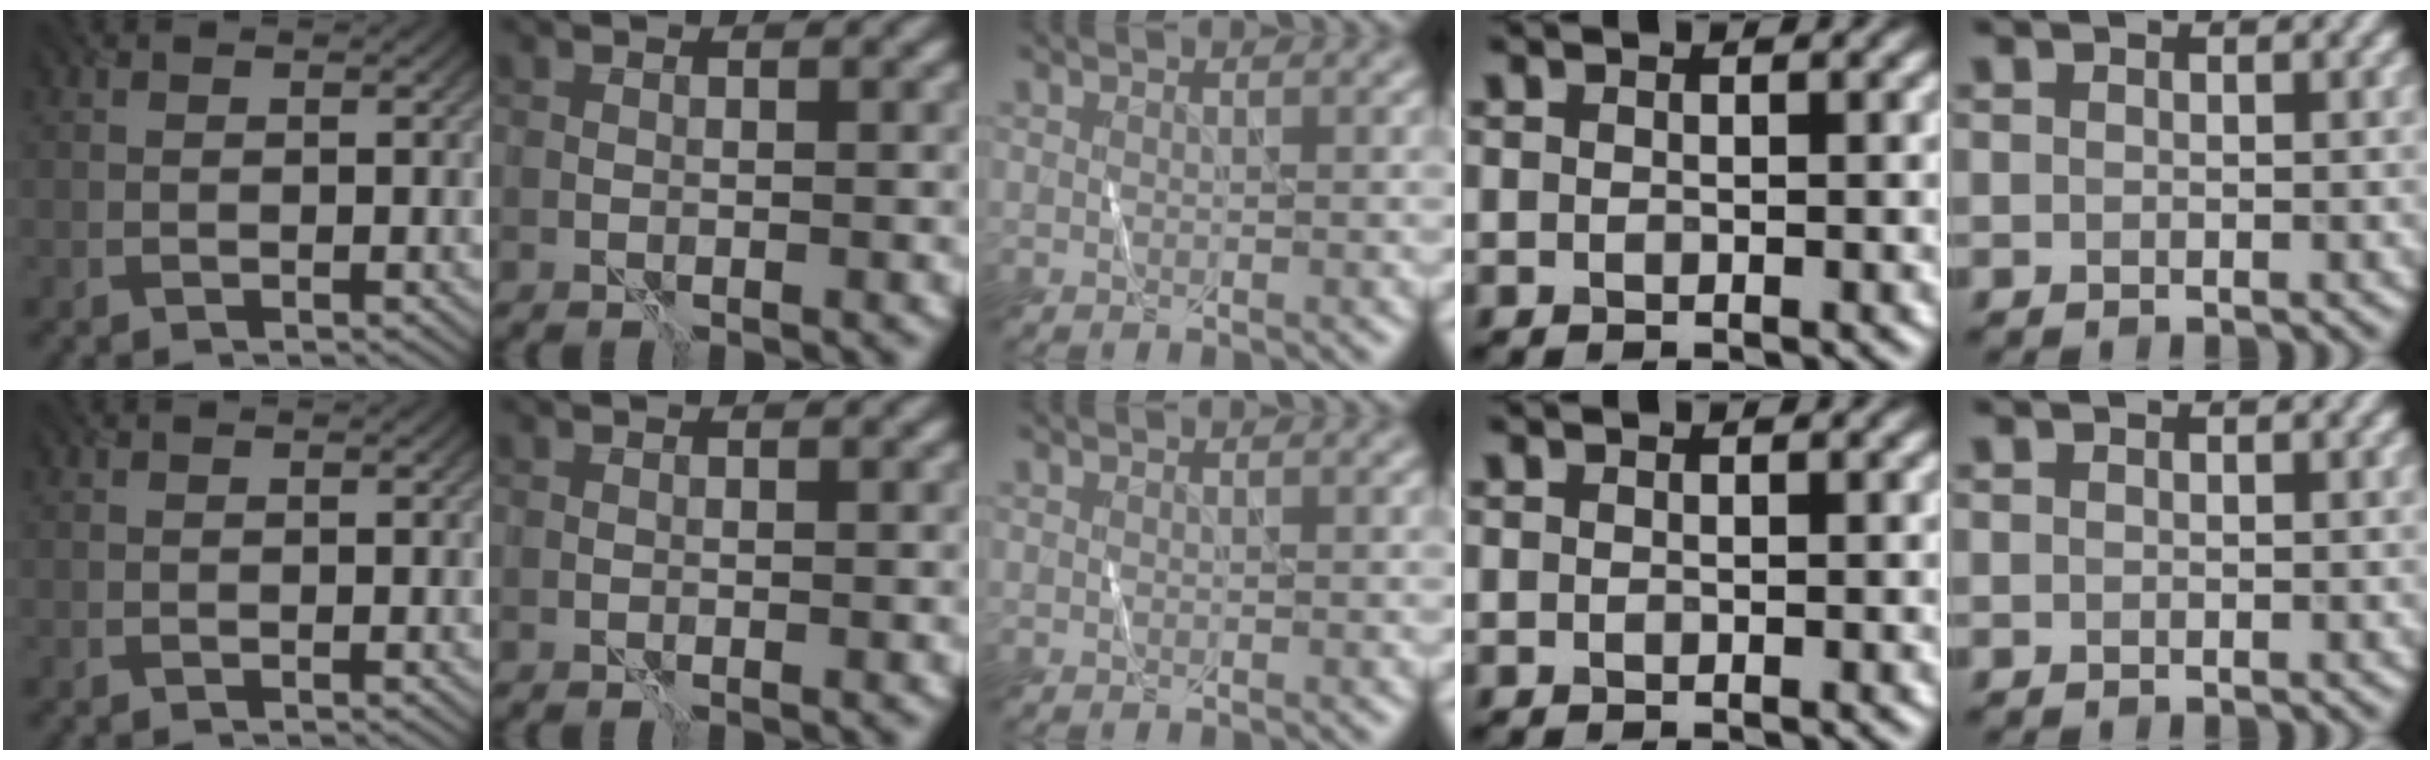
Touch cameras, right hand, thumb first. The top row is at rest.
{}